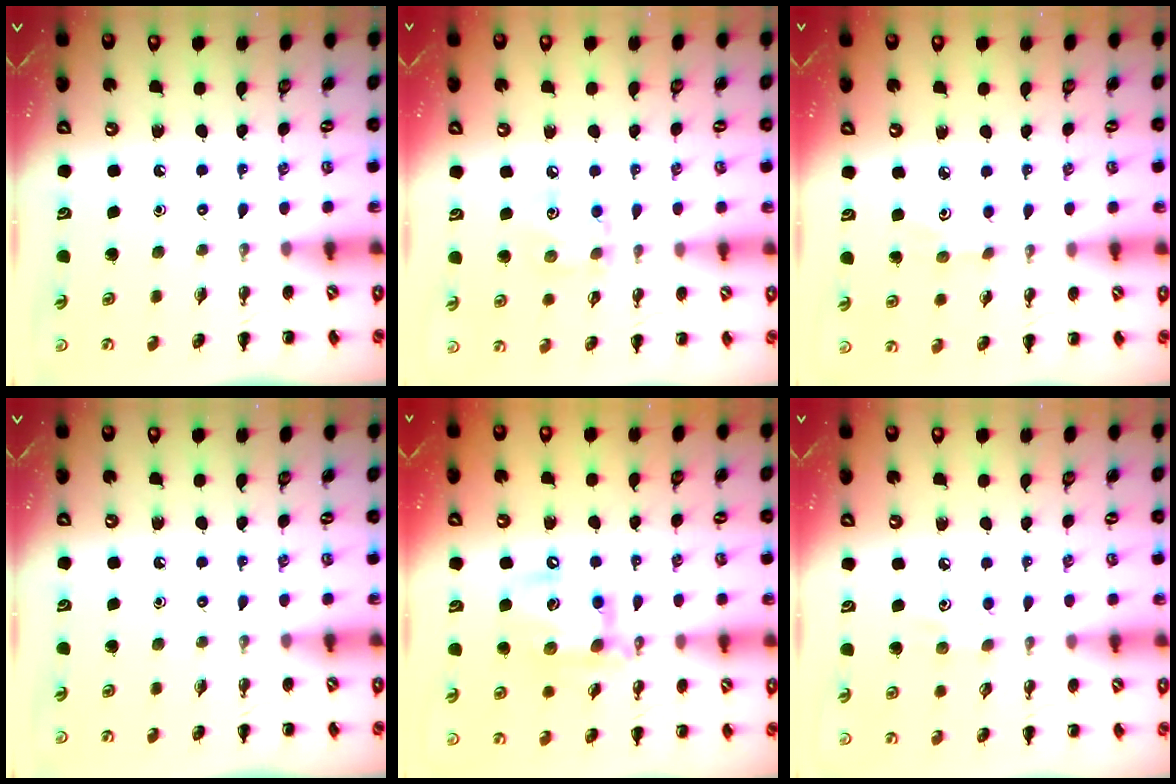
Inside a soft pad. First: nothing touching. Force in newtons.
{"total": 6.2, "press": 6.2, "slide": 0.8}
{"total": 2.8, "press": 2.7, "slide": 0.8}
{"total": 0.0}
{"total": 14.6, "press": 14.4, "slide": 2.5}
{"total": 4.6, "press": 4.5, "slide": 1.2}